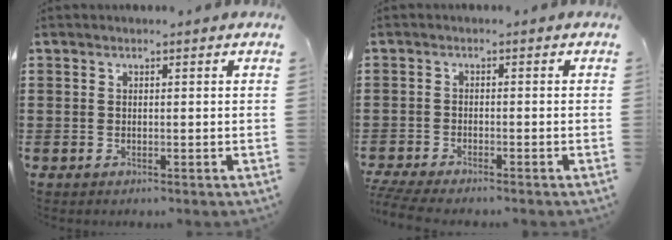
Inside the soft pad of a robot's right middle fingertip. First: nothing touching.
{"total": 2.5, "force": [-2.4, 0.1, 0.8], "torque": [-0.029, -0.005, -0.052]}